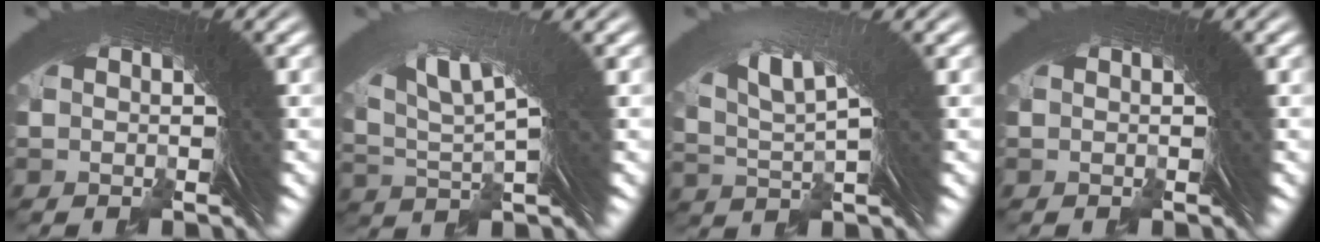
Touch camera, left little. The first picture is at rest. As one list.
[{"total": 4.8, "force": [2.4, 0.8, 4.1], "torque": [-0.070, 0.007, 0.046]}, {"total": 3.8, "force": [1.9, 0.6, 3.3], "torque": [-0.058, 0.008, 0.038]}, {"total": 0.0}]